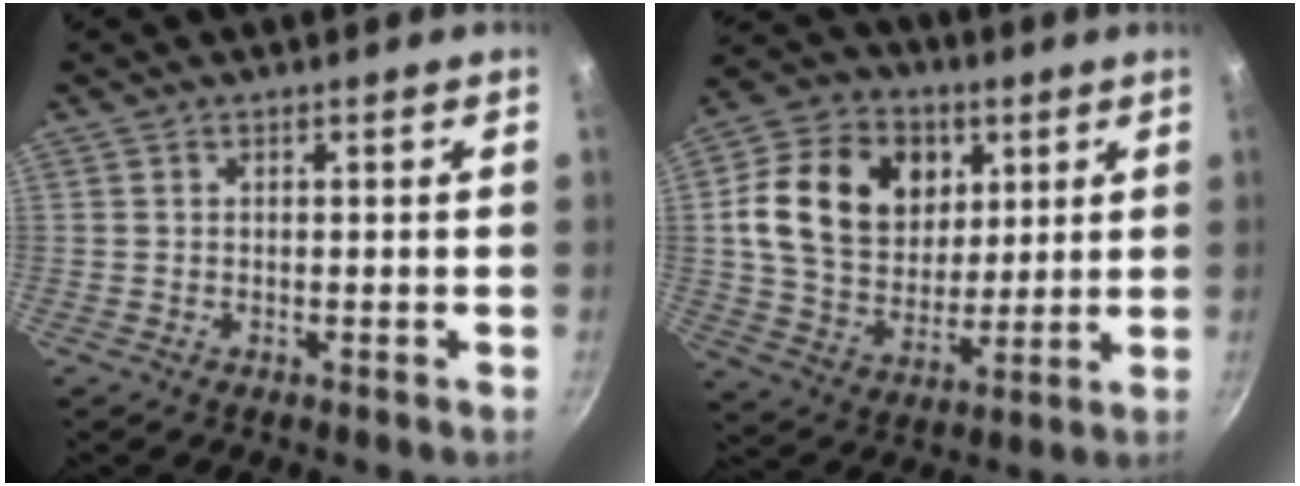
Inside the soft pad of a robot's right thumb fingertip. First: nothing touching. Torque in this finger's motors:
{"motor_torque": [0.29, 0.53, 0.53, -0.35, 0.24]}